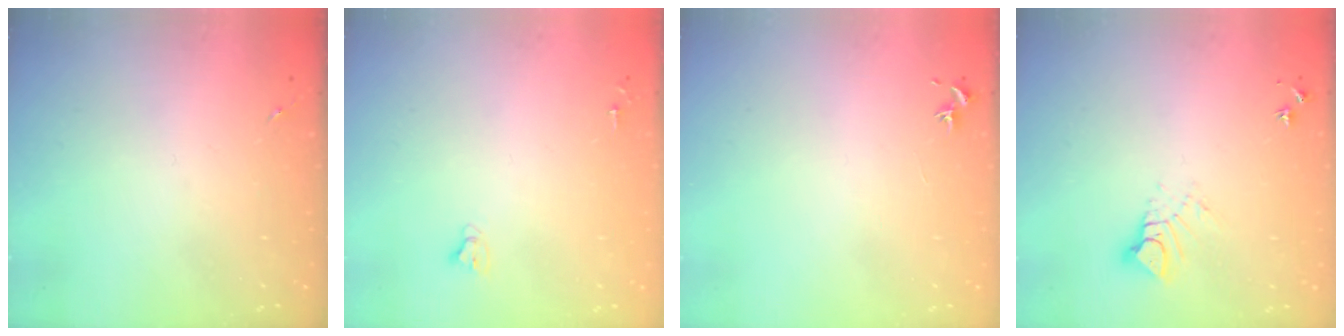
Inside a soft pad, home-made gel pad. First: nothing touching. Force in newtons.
{"total": 2.7, "press": 2.7, "slide": 0.2}
{"total": 0.7, "press": 0.7, "slide": 0.3}
{"total": 6.6, "press": 6.6, "slide": 0.4}